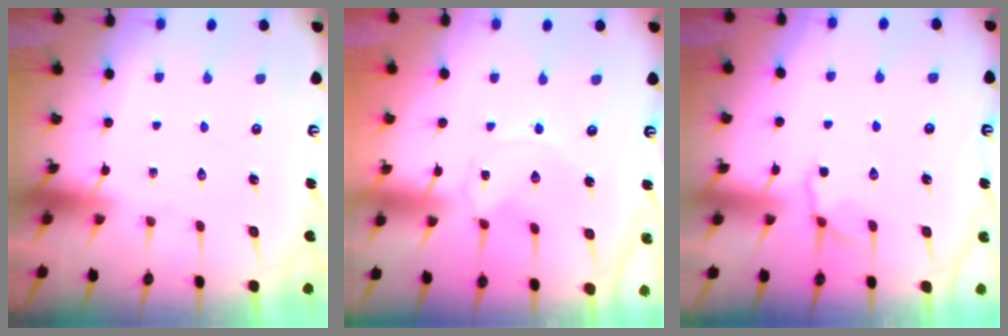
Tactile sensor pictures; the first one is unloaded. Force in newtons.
{"total": 0.0}
{"total": 2.5, "press": 1.9, "slide": 1.6}